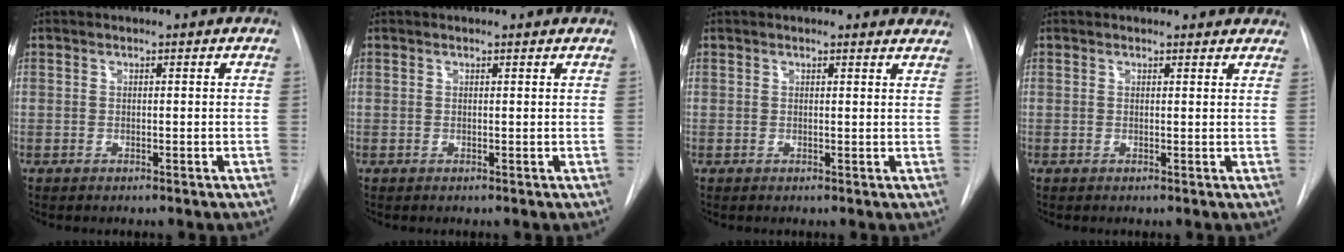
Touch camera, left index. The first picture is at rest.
{"total": 1.5, "force": [1.5, 0.1, 0.1], "torque": [-0.012, 0.002, 0.014]}
{"total": 5.5, "force": [5.3, 1.3, 0.0], "torque": [0.023, -0.032, 0.026]}
{"total": 5.7, "force": [5.4, 1.6, 0.9], "torque": [0.006, 0.002, 0.041]}